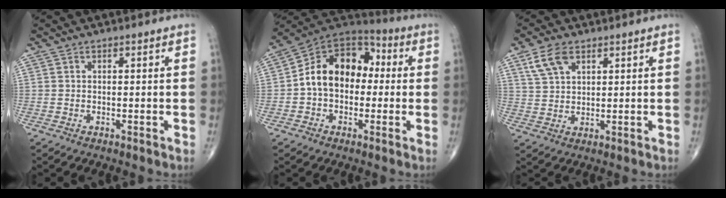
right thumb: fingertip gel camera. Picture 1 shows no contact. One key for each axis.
{"total": 14.9, "fx": 0.0, "fy": 10.7, "fz": 10.4, "tx": -0.139, "ty": 0.046, "tz": -0.015}
{"total": 6.2, "fx": 3.4, "fy": 3.4, "fz": 3.9, "tx": -0.073, "ty": -0.007, "tz": 0.072}